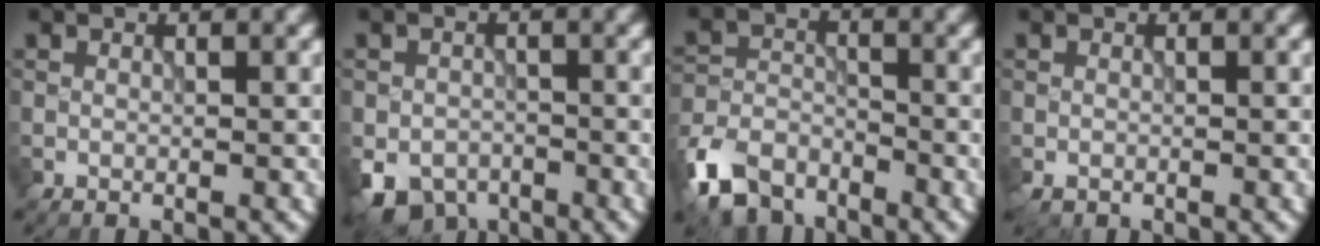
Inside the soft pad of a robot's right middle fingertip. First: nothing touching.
{"total": 4.9, "force": [-3.0, 3.3, 2.2], "torque": [-0.037, -0.013, -0.055]}
{"total": 6.8, "force": [-4.9, 3.6, 2.9], "torque": [-0.061, -0.007, -0.106]}
{"total": 0.9, "force": [-0.6, 0.6, 0.4], "torque": [-0.008, -0.005, -0.012]}